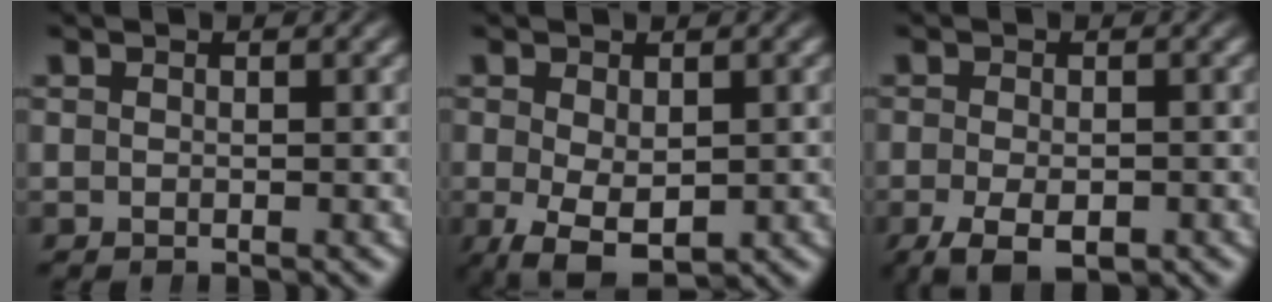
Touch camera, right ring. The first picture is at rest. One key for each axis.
{"total": 6.9, "fx": -3.9, "fy": 3.5, "fz": 4.4, "tx": -0.094, "ty": -0.058, "tz": -0.029}
{"total": 5.6, "fx": -3.4, "fy": 2.8, "fz": 3.5, "tx": -0.076, "ty": -0.037, "tz": -0.034}